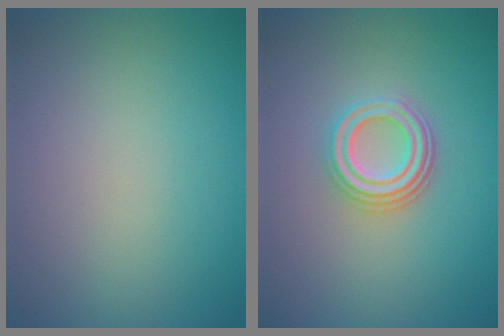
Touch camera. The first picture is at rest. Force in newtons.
{"total": 3.7, "press": 3.0, "slide": 2.1}